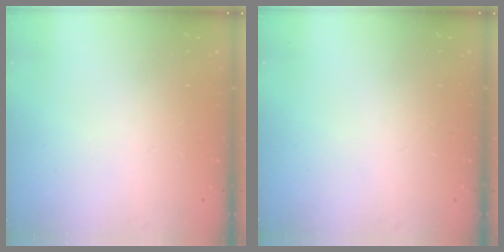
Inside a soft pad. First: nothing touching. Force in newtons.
{"total": 0.0}